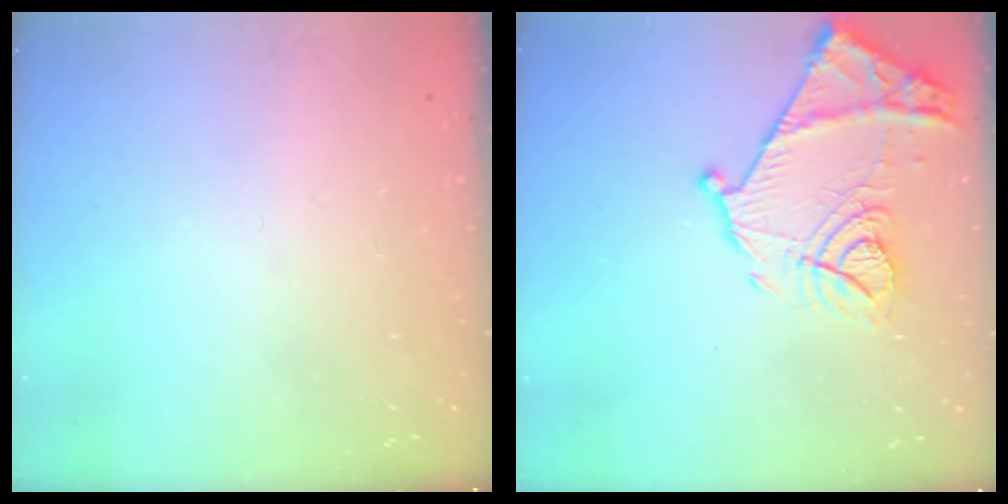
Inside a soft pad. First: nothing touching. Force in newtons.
{"total": 16.5, "press": 16.4, "slide": 1.4}